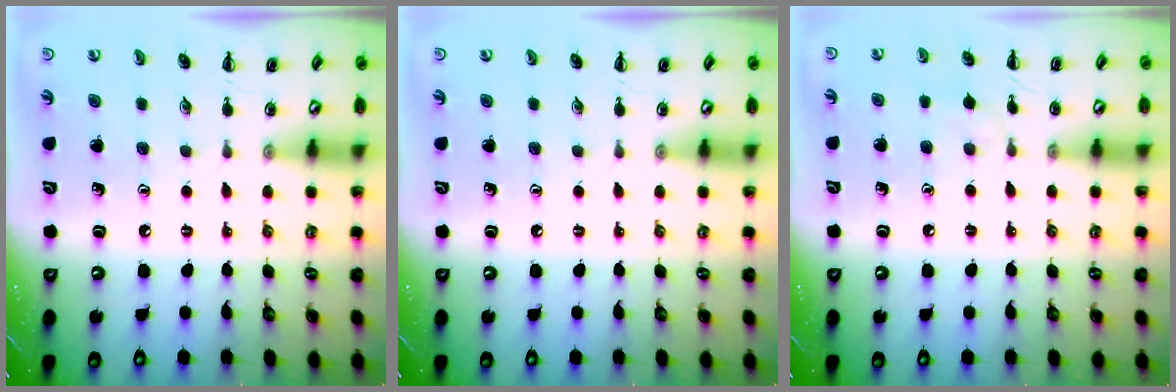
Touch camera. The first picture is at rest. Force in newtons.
{"total": 0.0}
{"total": 5.3, "press": 5.0, "slide": 1.7}